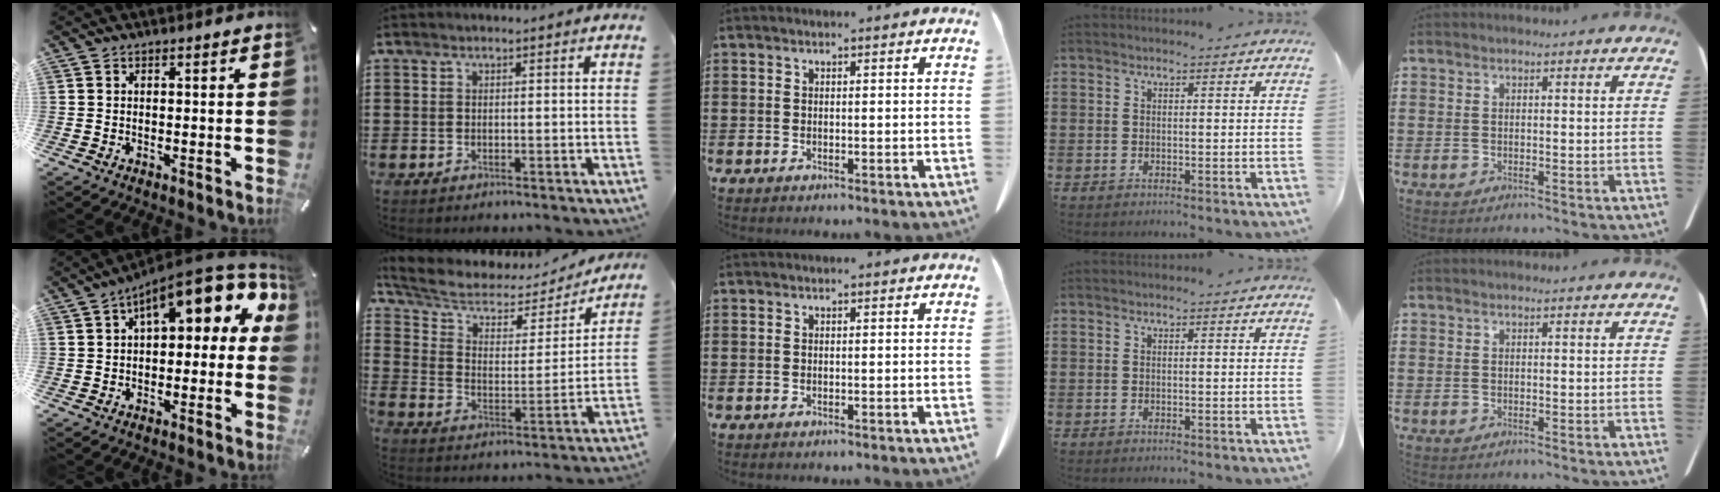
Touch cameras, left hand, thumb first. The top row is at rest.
{"thumb": {"total": 13.7, "force": [6.3, 5.8, 10.7], "torque": [-0.154, -0.036, 0.105]}, "index": {"total": 6.3, "force": [4.6, 3.1, 3.1], "torque": [-0.085, -0.021, 0.077]}}